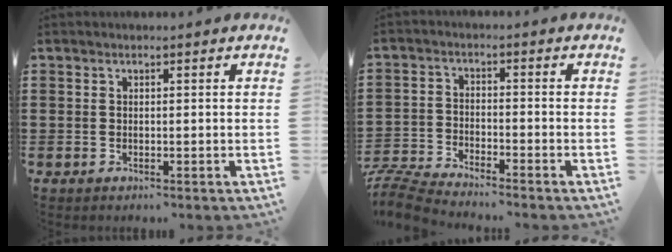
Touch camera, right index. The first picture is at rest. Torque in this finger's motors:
{"motor_torque": [-2.05, 0.08, -1.05, -0.21]}